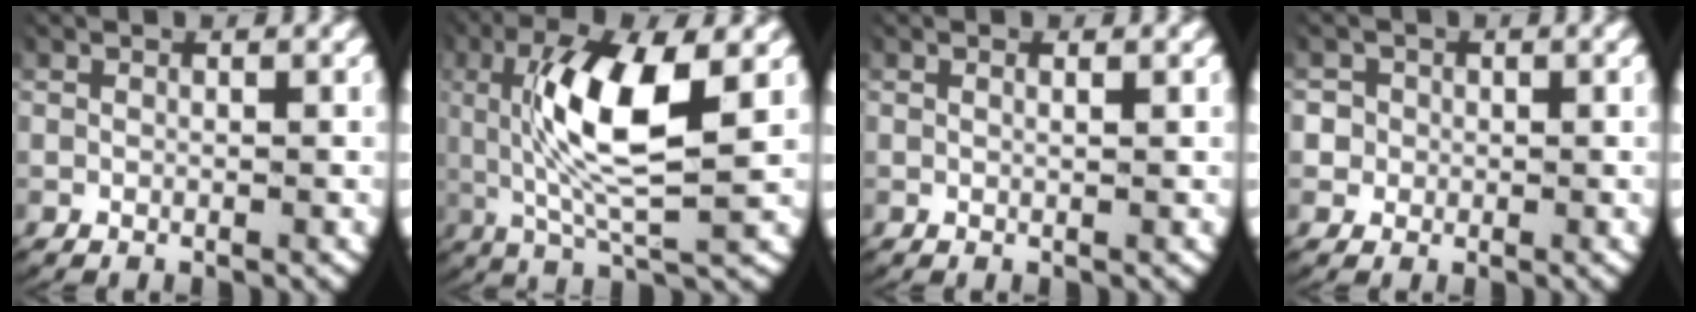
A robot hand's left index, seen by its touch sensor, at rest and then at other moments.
{"total": 8.3, "force": [1.5, 2.5, 7.8], "torque": [-0.168, -0.003, 0.032]}
{"total": 0.6, "force": [0.2, -0.2, 0.5], "torque": [-0.012, -0.004, 0.006]}
{"total": 3.6, "force": [0.1, 3.5, 1.0], "torque": [-0.032, -0.003, -0.005]}